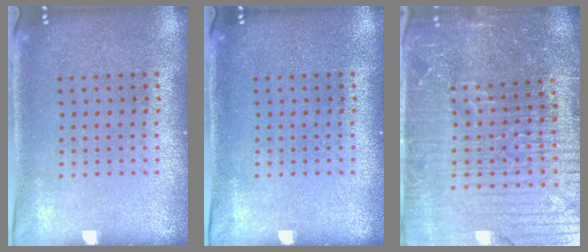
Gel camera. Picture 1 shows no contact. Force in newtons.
{"total": 0.0}
{"total": 6.2, "press": 5.5, "slide": 2.9}